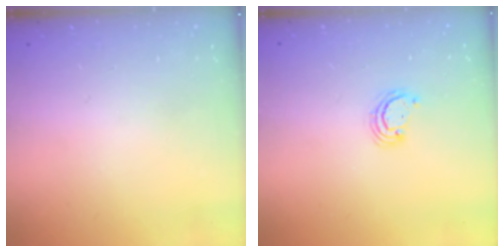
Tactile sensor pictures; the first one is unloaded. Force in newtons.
{"total": 2.5, "press": 2.5, "slide": 0.3}